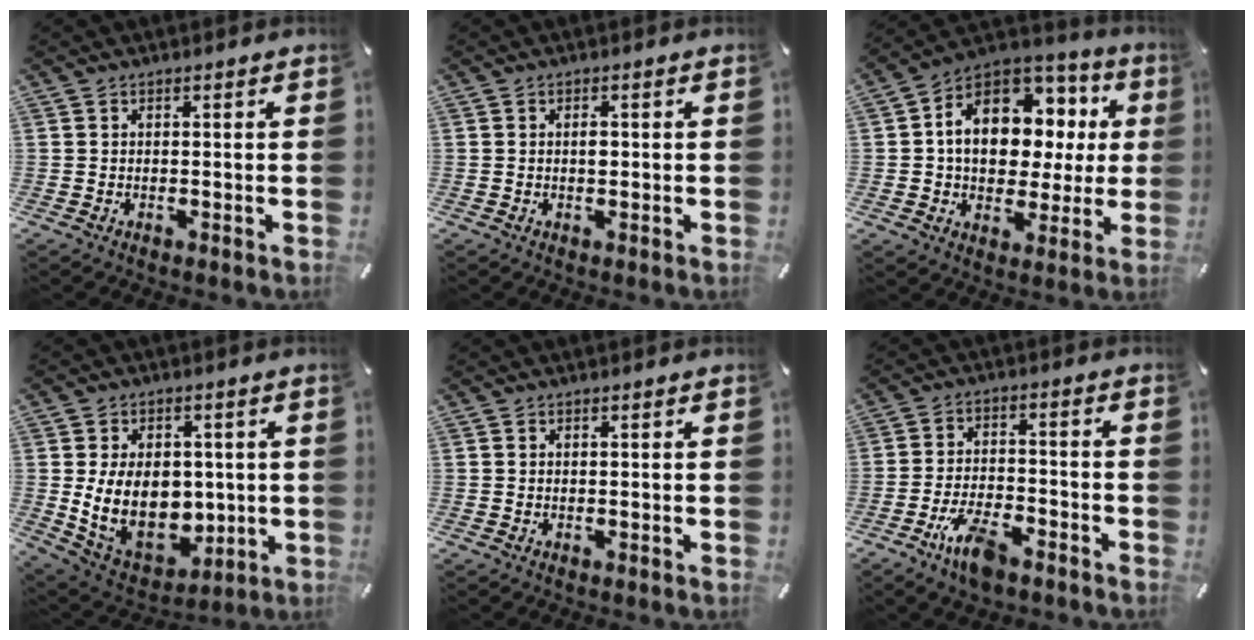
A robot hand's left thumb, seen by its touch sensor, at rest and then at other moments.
{"total": 1.6, "force": [0.0, 0.8, 1.3], "torque": [-0.027, 0.000, -0.001]}
{"total": 14.6, "force": [2.8, 10.8, 9.4], "torque": [-0.155, -0.019, 0.053]}
{"total": 16.3, "force": [0.1, 12.3, 10.6], "torque": [-0.198, -0.015, 0.011]}
{"total": 0.0}
{"total": 9.0, "force": [-5.9, 3.5, 5.7], "torque": [-0.122, 0.020, -0.110]}